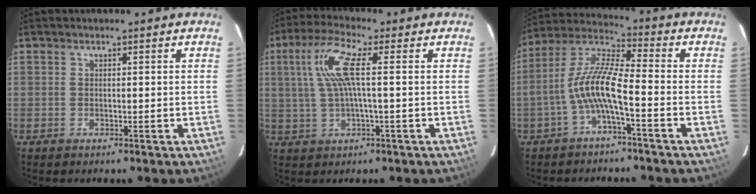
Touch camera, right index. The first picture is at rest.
{"total": 8.6, "force": [1.3, 1.1, 8.5], "torque": [-0.165, 0.009, 0.031]}
{"total": 9.3, "force": [-3.4, 1.5, 8.6], "torque": [-0.193, 0.014, -0.064]}